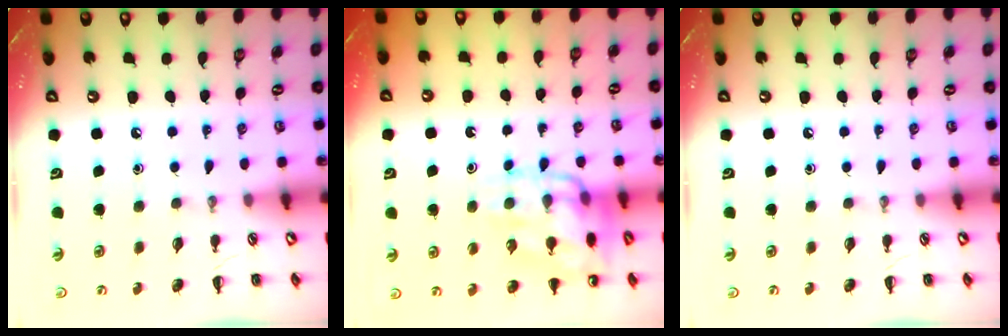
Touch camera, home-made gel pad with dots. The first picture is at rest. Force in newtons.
{"total": 14.2, "press": 14.1, "slide": 1.8}
{"total": 0.0}